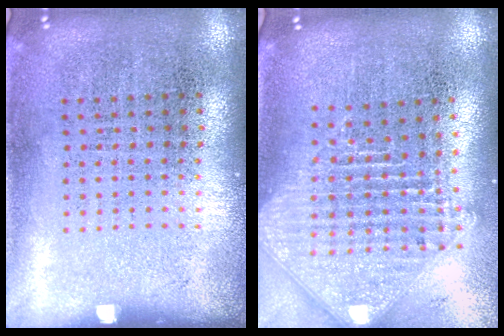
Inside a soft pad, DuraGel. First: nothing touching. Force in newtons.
{"total": 2.5, "press": 1.8, "slide": 1.6}